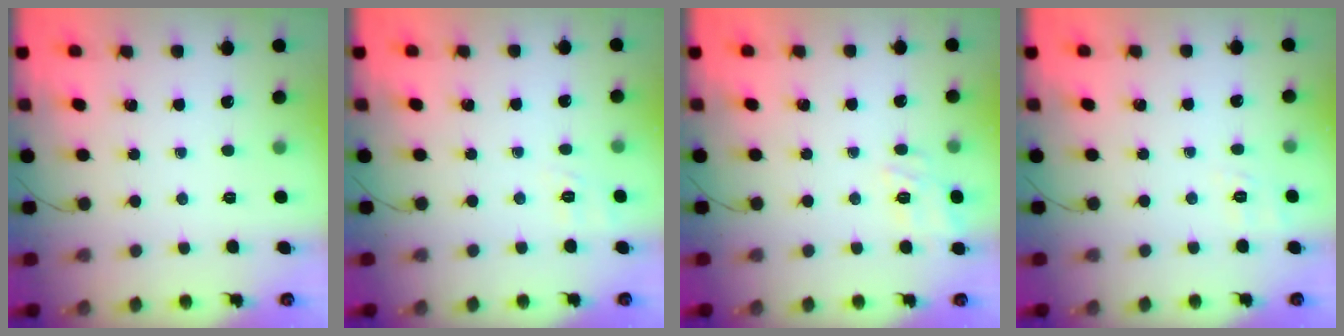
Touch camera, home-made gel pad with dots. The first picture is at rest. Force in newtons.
{"total": 2.1, "press": 0.8, "slide": 1.9}
{"total": 11.5, "press": 11.5, "slide": 0.7}
{"total": 2.0, "press": 0.6, "slide": 1.9}